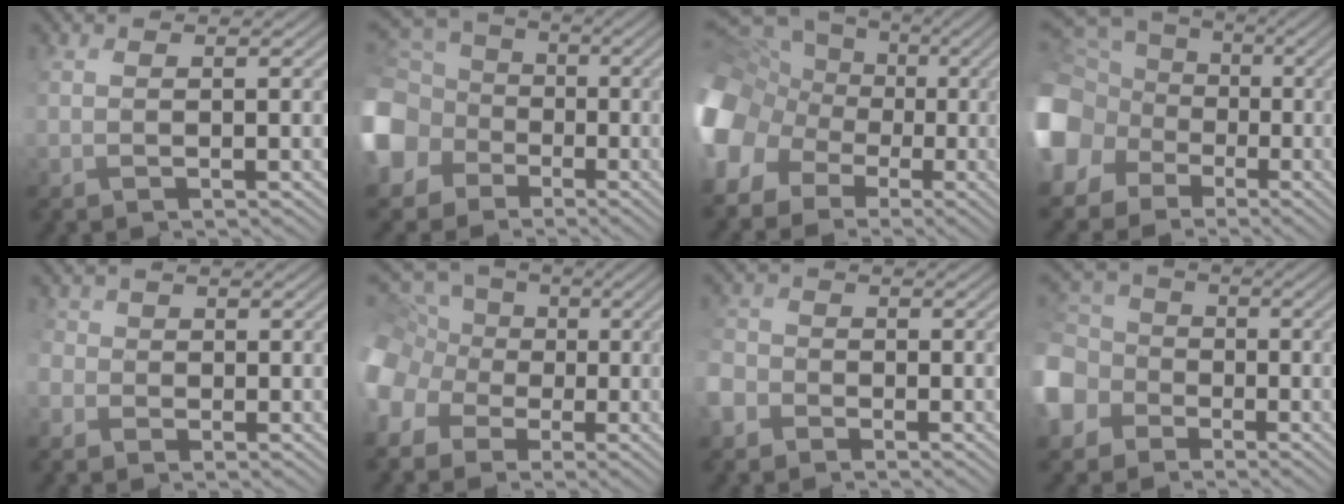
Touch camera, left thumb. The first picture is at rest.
{"total": 10.7, "force": [-3.8, 9.4, 3.5], "torque": [-0.157, -0.030, -0.077]}
{"total": 14.3, "force": [-2.4, 12.6, 6.2], "torque": [-0.223, -0.014, -0.051]}
{"total": 13.2, "force": [-3.7, 11.7, 4.8], "torque": [-0.193, -0.027, -0.074]}
{"total": 2.6, "force": [-2.0, 1.3, -0.9], "torque": [0.004, -0.006, -0.030]}
{"total": 12.0, "force": [-4.1, 10.5, 4.0], "torque": [-0.172, -0.014, -0.090]}
{"total": 3.4, "force": [-3.1, 1.4, -0.3], "torque": [-0.018, -0.008, -0.063]}
{"total": 6.6, "force": [-3.4, 5.5, 1.2], "torque": [-0.073, 0.000, -0.085]}